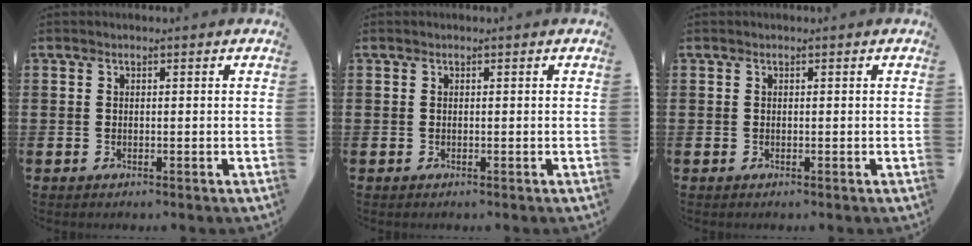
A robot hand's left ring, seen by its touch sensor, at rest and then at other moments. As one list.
[{"total": 0.0}, {"total": 0.0}]